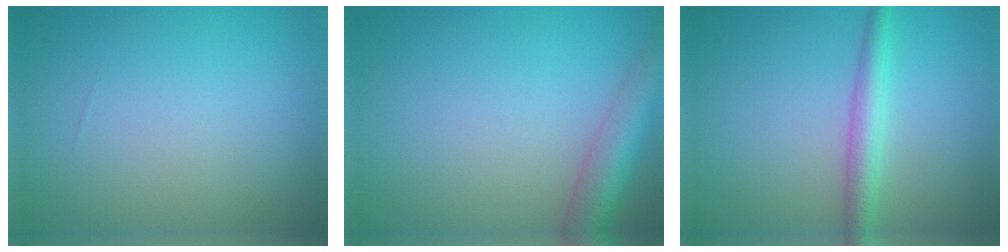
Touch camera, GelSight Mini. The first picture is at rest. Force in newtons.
{"total": 4.9, "press": 4.9, "slide": 0.2}
{"total": 2.9, "press": 2.9, "slide": 0.1}